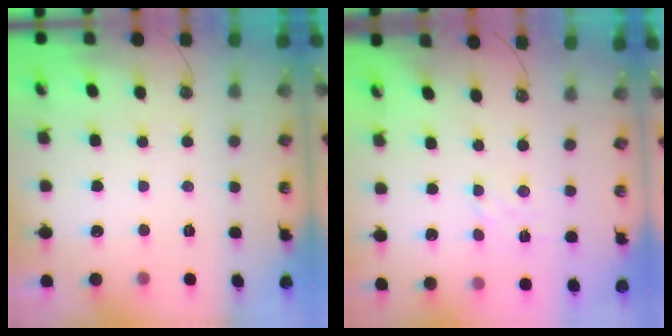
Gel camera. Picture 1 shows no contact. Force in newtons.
{"total": 2.2, "press": 2.2, "slide": 0.6}